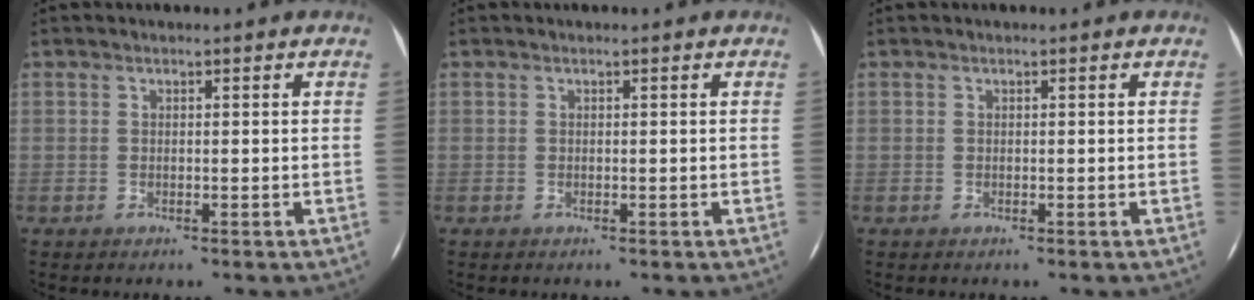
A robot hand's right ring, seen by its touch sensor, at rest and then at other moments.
{"total": 0.0}
{"total": 0.0}